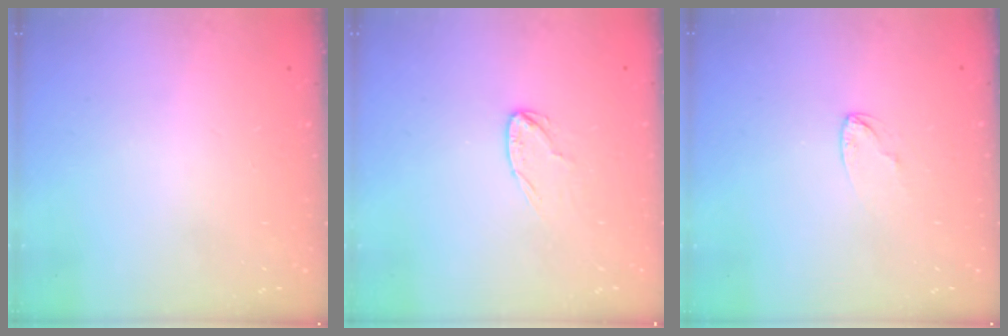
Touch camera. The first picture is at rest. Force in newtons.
{"total": 4.7, "press": 4.7, "slide": 0.4}
{"total": 2.4, "press": 2.4, "slide": 0.2}